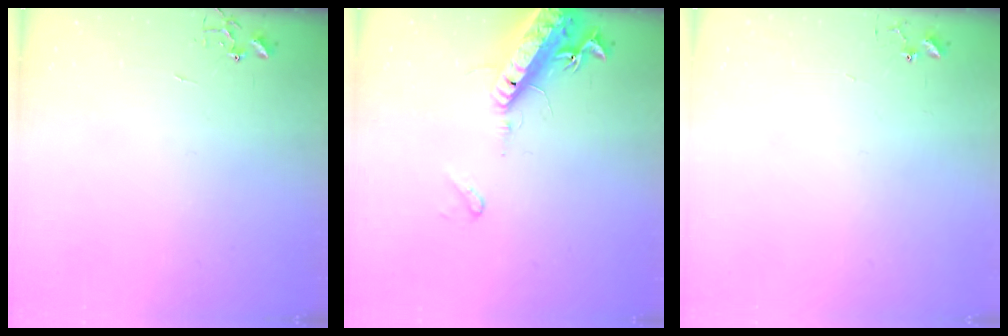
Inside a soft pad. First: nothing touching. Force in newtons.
{"total": 16.9, "press": 16.5, "slide": 3.9}
{"total": 3.5, "press": 3.4, "slide": 0.4}